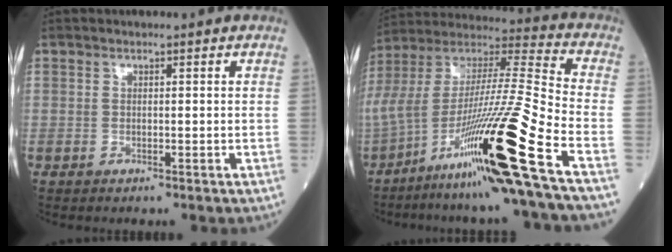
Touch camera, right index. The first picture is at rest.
{"total": 25.3, "force": [-13.2, -1.5, 21.5], "torque": [-0.400, -0.031, -0.240]}